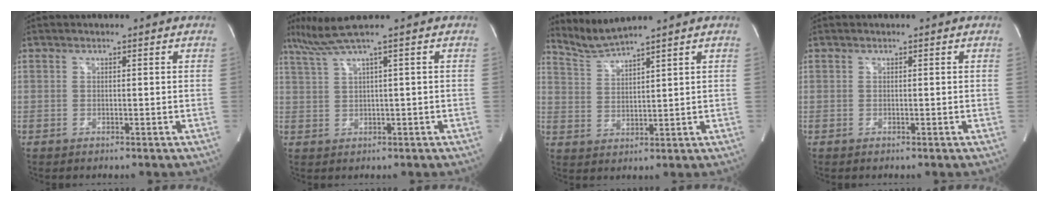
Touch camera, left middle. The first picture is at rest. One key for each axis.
{"total": 4.2, "fx": 2.9, "fy": -1.6, "fz": 2.7, "tx": -0.067, "ty": 0.013, "tz": 0.065}
{"total": 4.7, "fx": 4.3, "fy": -1.8, "fz": 0.2, "tx": -0.019, "ty": -0.010, "tz": 0.099}
{"total": 0.0}